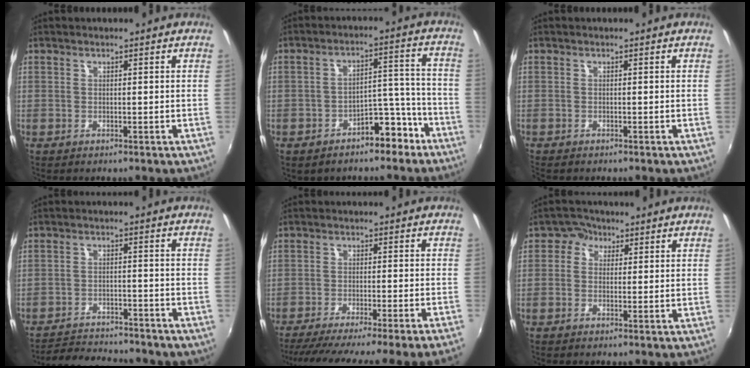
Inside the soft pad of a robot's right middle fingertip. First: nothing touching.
{"total": 9.2, "force": [-6.2, 5.4, 4.2], "torque": [-0.054, 0.047, -0.065]}
{"total": 0.9, "force": [-0.8, 0.4, 0.2], "torque": [-0.007, -0.005, -0.018]}
{"total": 12.8, "force": [-11.6, 2.7, 4.7], "torque": [-0.111, -0.008, -0.168]}
{"total": 15.7, "force": [-13.9, -2.9, 6.6], "torque": [-0.114, -0.038, -0.205]}
{"total": 2.9, "force": [0.4, 2.9, 0.4], "torque": [0.000, 0.003, -0.008]}